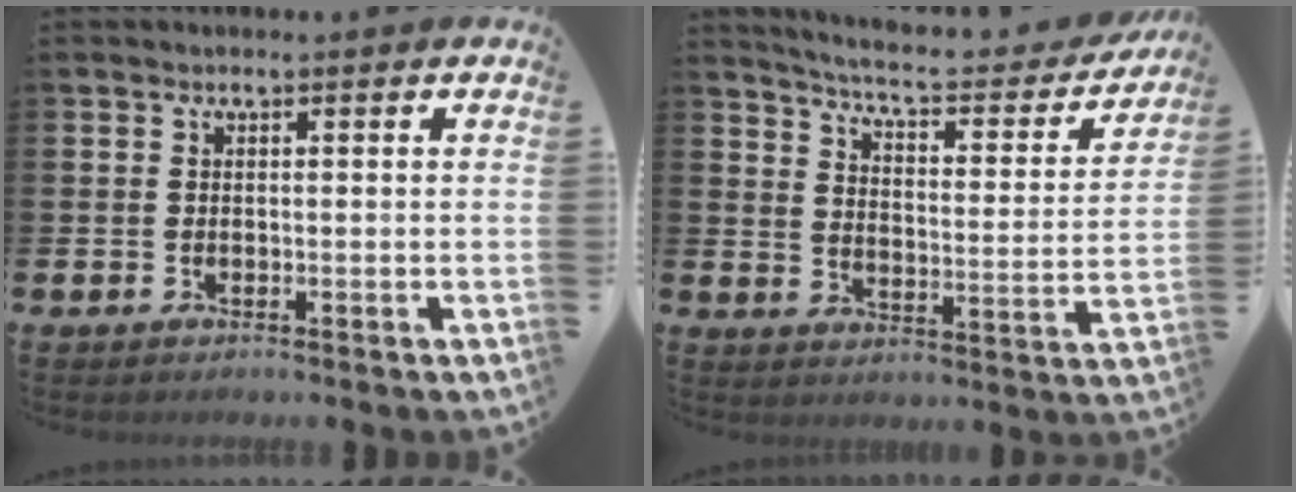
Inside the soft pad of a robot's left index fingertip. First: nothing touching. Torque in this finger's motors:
{"motor_torque": [0.98, -1.16, 0.22, 0.04]}